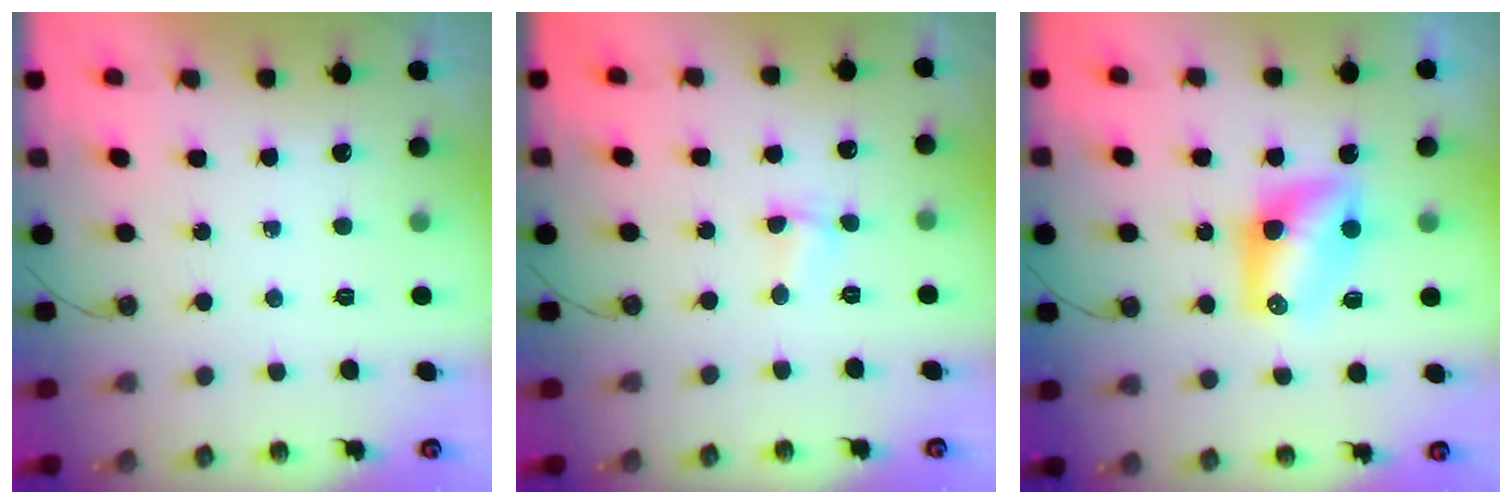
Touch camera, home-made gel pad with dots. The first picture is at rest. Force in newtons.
{"total": 2.4, "press": 2.4, "slide": 0.6}
{"total": 8.5, "press": 8.5, "slide": 0.3}